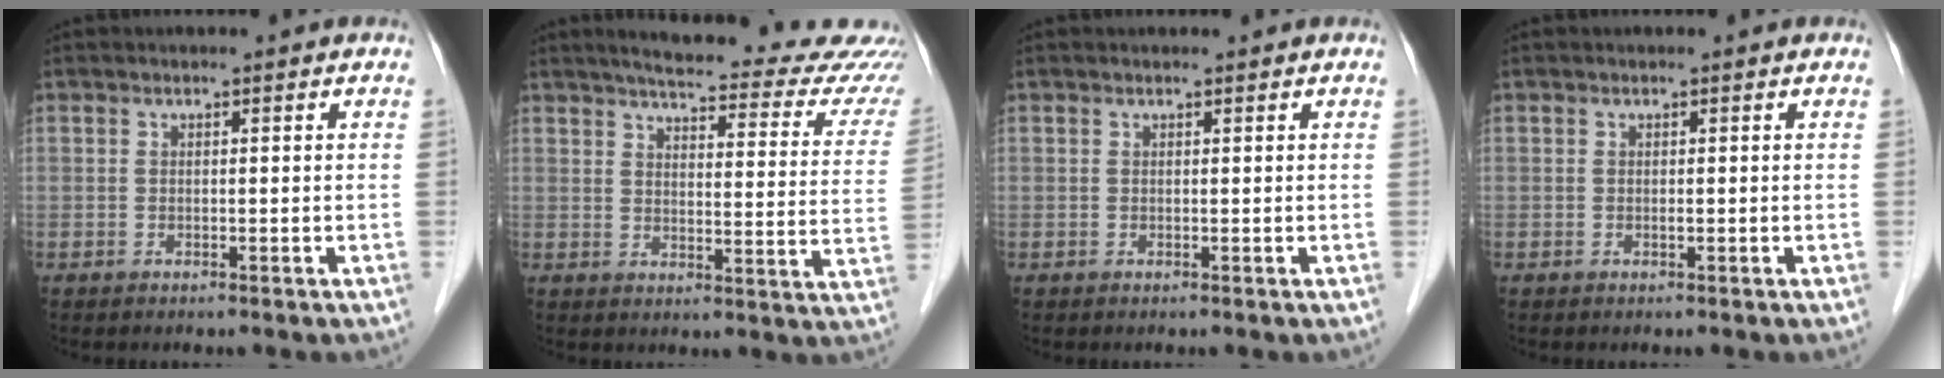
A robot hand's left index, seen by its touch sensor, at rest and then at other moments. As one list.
[{"total": 24.9, "force": [22.9, 3.3, 9.3], "torque": [-0.107, -0.064, 0.255]}, {"total": 1.0, "force": [1.0, 0.0, 0.3], "torque": [-0.007, 0.008, 0.015]}, {"total": 0.0}]